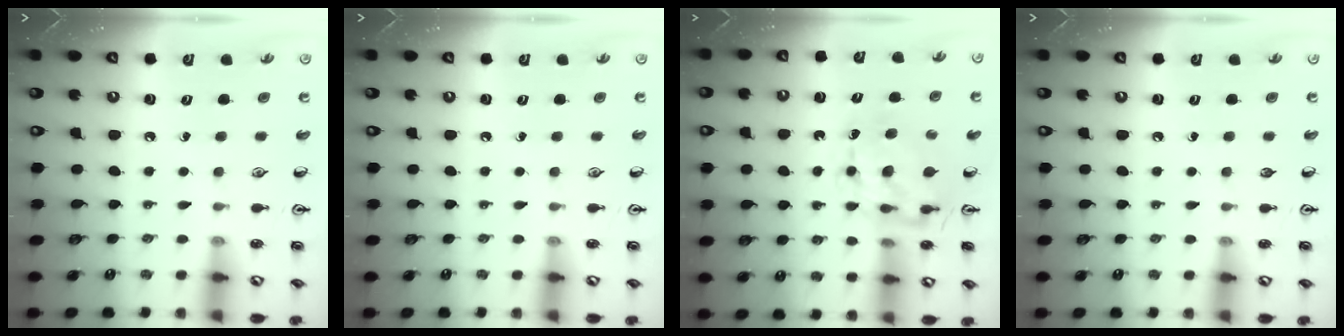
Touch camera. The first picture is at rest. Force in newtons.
{"total": 0.0}
{"total": 7.8, "press": 7.7, "slide": 0.9}
{"total": 0.0}